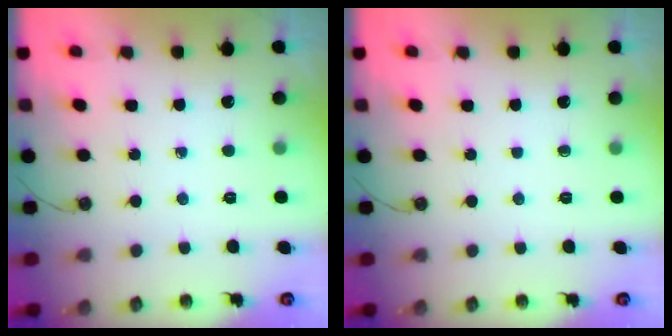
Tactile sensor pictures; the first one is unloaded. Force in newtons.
{"total": 0.0}